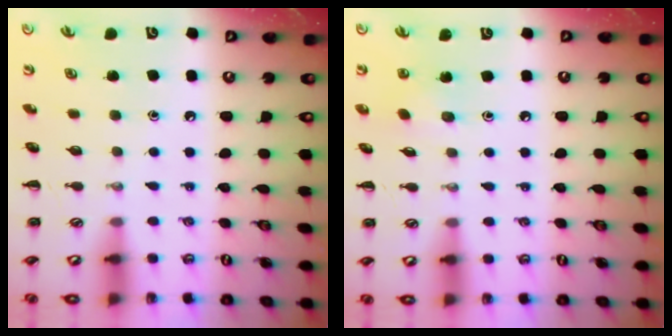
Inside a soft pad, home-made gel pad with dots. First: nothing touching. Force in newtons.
{"total": 4.7, "press": 4.7, "slide": 0.7}